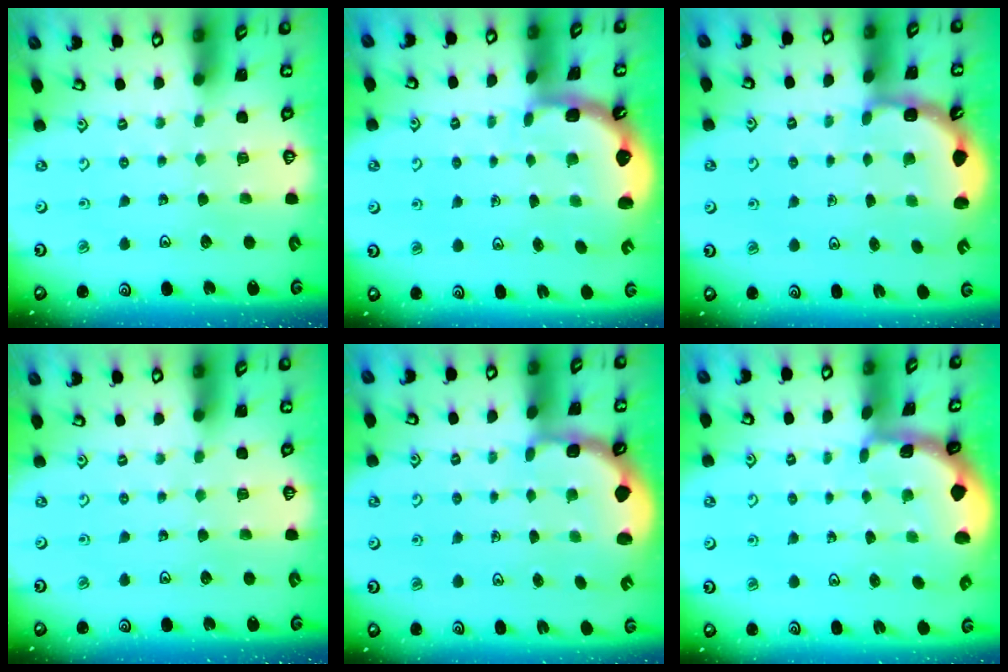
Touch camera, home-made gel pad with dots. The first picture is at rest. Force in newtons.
{"total": 2.5, "press": 1.7, "slide": 1.8}
{"total": 3.2, "press": 2.5, "slide": 2.0}
{"total": 0.0}
{"total": 2.2, "press": 1.9, "slide": 1.1}
{"total": 2.3, "press": 2.3, "slide": 0.3}